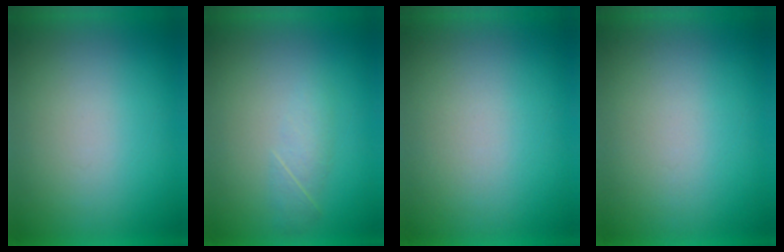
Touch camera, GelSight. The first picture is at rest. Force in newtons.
{"total": 2.2}
{"total": 0.0}
{"total": 0.0}